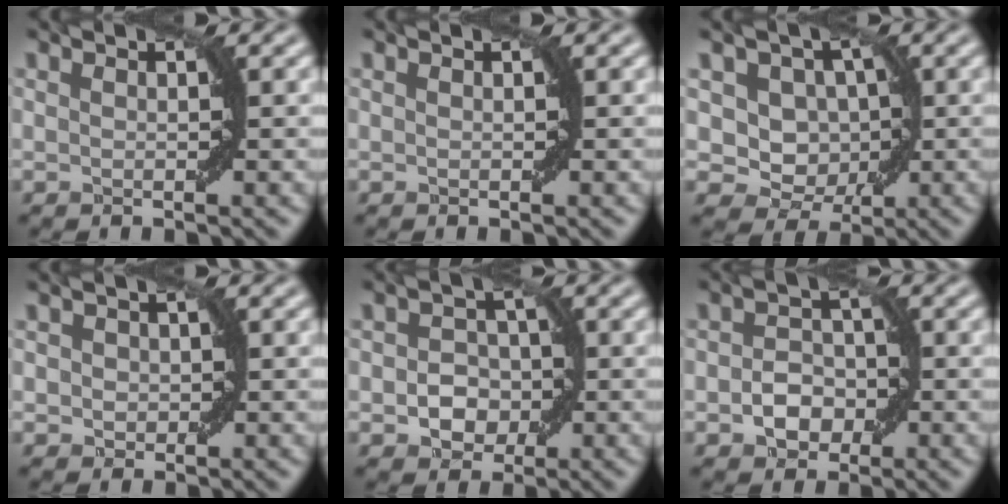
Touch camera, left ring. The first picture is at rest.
{"total": 0.0}
{"total": 6.3, "force": [1.5, 5.1, 3.3], "torque": [-0.025, 0.014, 0.006]}
{"total": 1.3, "force": [0.0, 1.2, 0.5], "torque": [-0.002, 0.001, -0.002]}
{"total": 3.1, "force": [-0.7, 2.5, 1.6], "torque": [-0.017, 0.002, -0.015]}
{"total": 2.9, "force": [-0.9, 2.2, 1.6], "torque": [-0.023, 0.004, -0.017]}